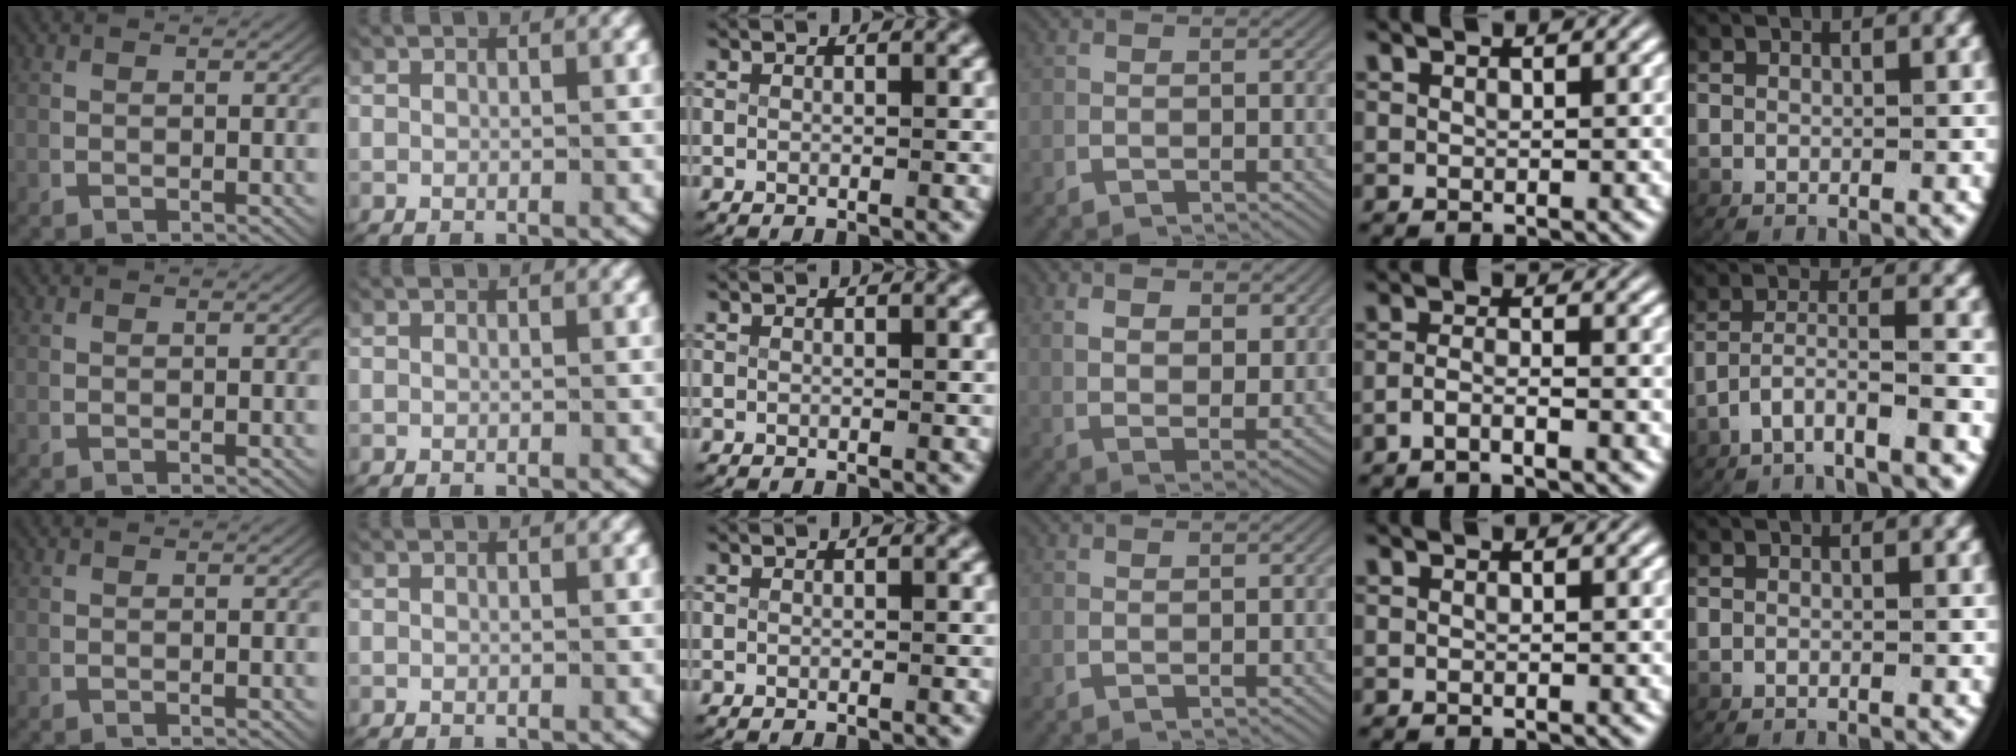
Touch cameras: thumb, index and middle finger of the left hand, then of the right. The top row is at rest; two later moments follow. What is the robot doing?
{"motion": "lift_and_place", "object": "towel"}